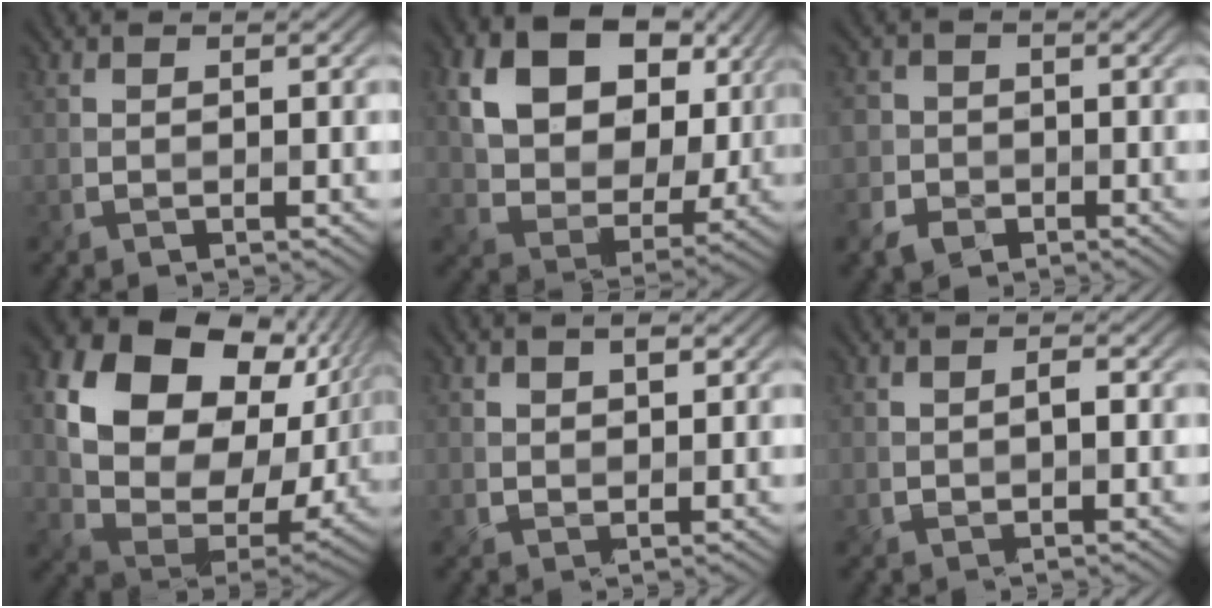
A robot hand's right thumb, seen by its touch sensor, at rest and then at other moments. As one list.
[{"total": 13.1, "force": [4.8, 9.3, 7.9], "torque": [-0.148, -0.003, 0.084]}, {"total": 4.9, "force": [-2.2, 4.3, 0.6], "torque": [-0.016, -0.004, -0.072]}, {"total": 20.1, "force": [6.3, 14.3, 12.6], "torque": [-0.273, 0.004, 0.164]}, {"total": 2.3, "force": [1.0, 1.4, 1.5], "torque": [-0.028, 0.002, 0.017]}, {"total": 1.6, "force": [-0.1, 1.0, 1.2], "torque": [-0.023, 0.001, -0.004]}]